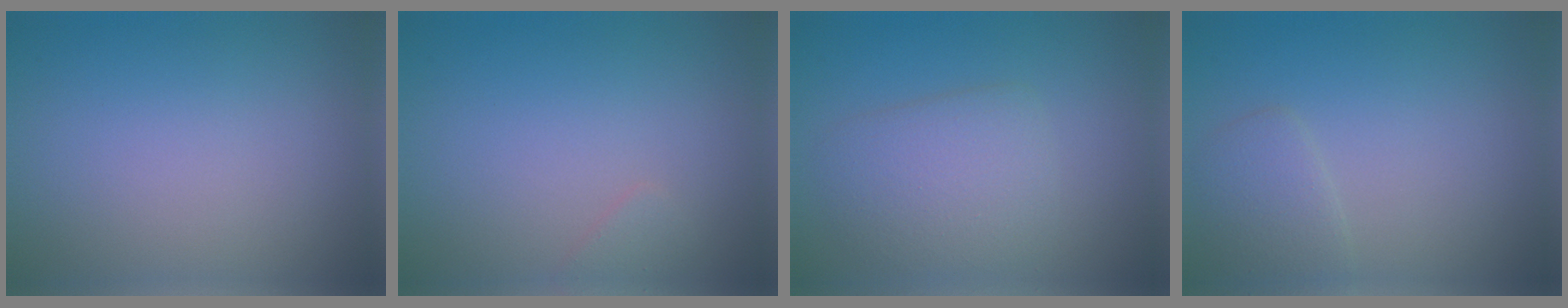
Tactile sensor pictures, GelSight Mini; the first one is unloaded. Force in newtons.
{"total": 0.9, "press": 0.9, "slide": 0.1}
{"total": 3.8, "press": 3.8, "slide": 0.2}
{"total": 2.1, "press": 2.1, "slide": 0.2}